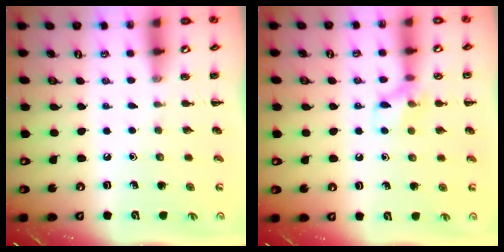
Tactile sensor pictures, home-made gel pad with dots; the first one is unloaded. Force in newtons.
{"total": 8.6, "press": 8.5, "slide": 1.5}